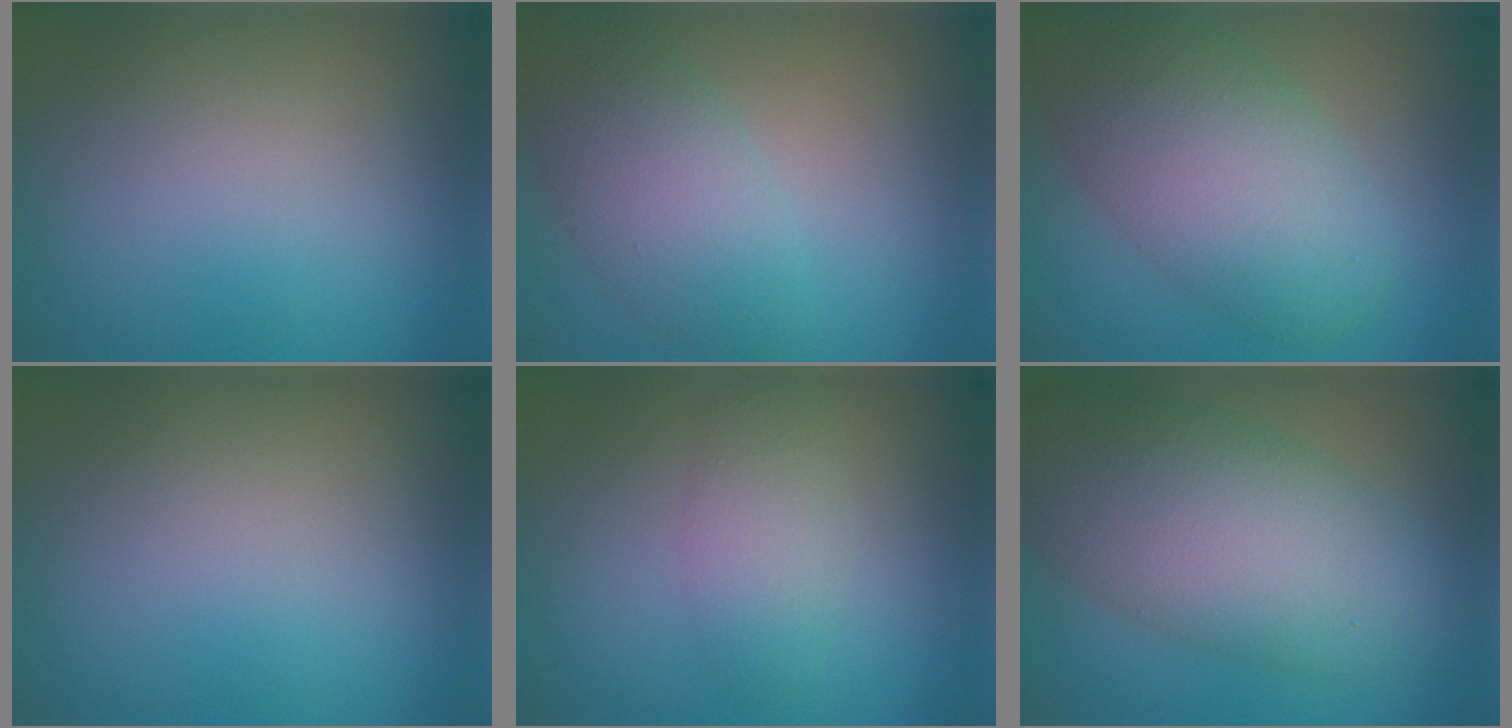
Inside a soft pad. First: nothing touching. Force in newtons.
{"total": 5.1, "press": 5.1, "slide": 0.2}
{"total": 8.2, "press": 8.2, "slide": 0.3}
{"total": 0.0}
{"total": 2.8, "press": 2.8, "slide": 0.1}
{"total": 9.5, "press": 9.5, "slide": 0.4}